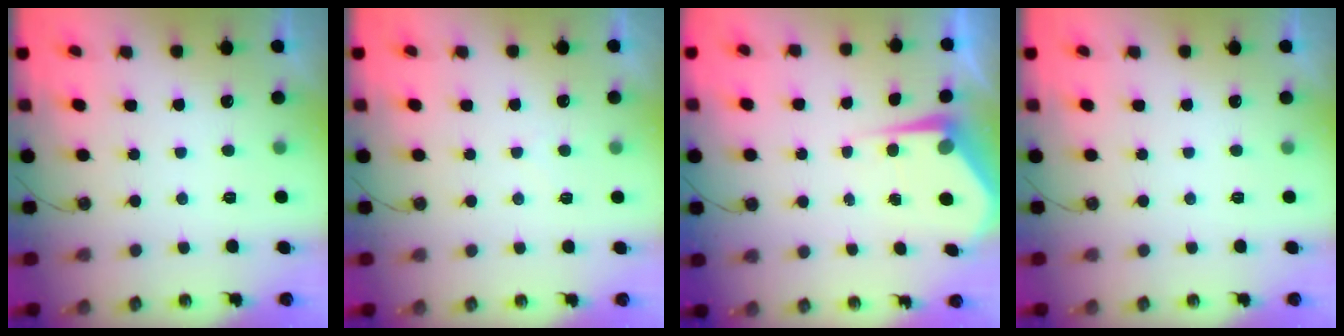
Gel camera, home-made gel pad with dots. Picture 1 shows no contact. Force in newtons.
{"total": 3.4, "press": 3.4, "slide": 0.4}
{"total": 5.9, "press": 5.9, "slide": 0.4}
{"total": 0.0}